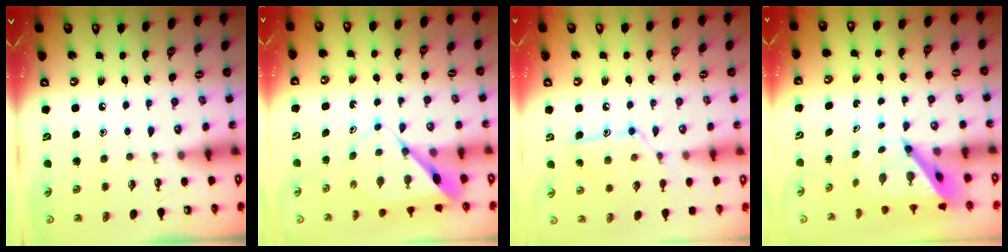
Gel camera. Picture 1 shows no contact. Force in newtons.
{"total": 7.8, "press": 7.8, "slide": 0.7}
{"total": 12.0, "press": 12.0, "slide": 0.5}
{"total": 6.5, "press": 6.5, "slide": 0.6}